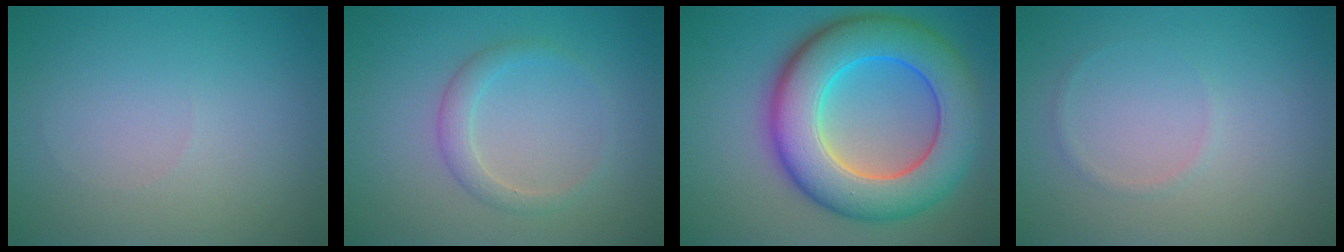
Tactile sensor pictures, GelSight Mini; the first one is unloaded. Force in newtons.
{"total": 1.9, "press": 1.9, "slide": 0.1}
{"total": 11.3, "press": 11.3, "slide": 0.1}
{"total": 0.7, "press": 0.7, "slide": 0.0}